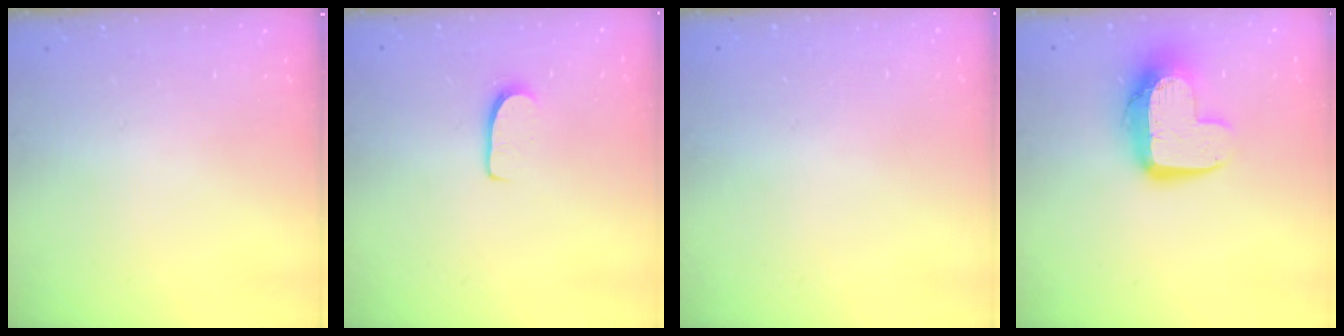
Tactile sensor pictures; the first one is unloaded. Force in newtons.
{"total": 5.8, "press": 5.7, "slide": 0.5}
{"total": 0.0}
{"total": 11.9, "press": 11.8, "slide": 0.9}